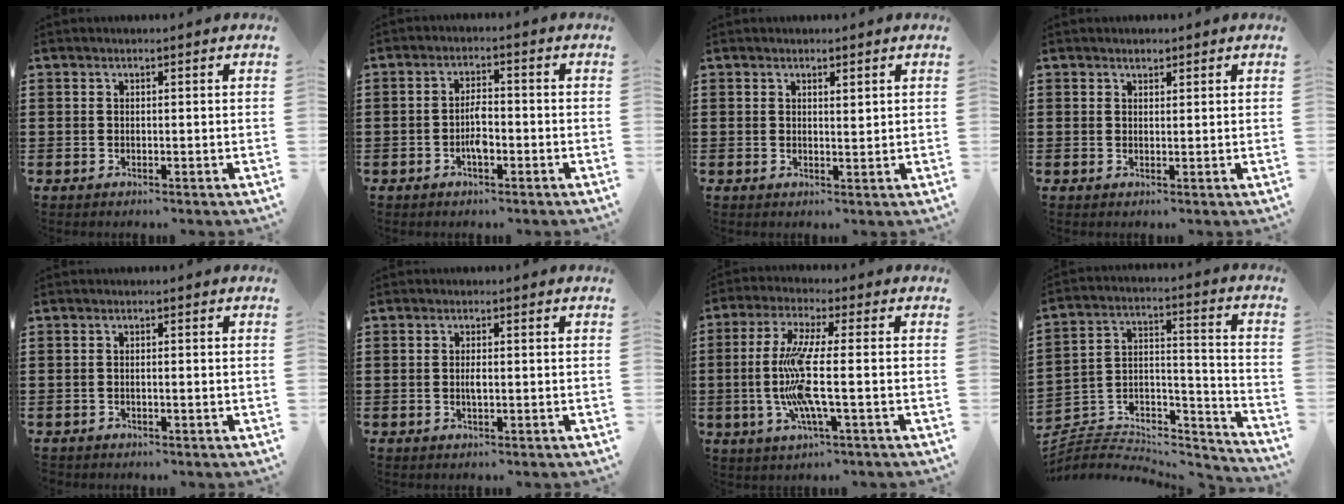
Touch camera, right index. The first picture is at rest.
{"total": 3.6, "force": [-1.2, 1.4, 3.1], "torque": [-0.064, 0.005, -0.024]}
{"total": 1.1, "force": [0.9, 0.3, 0.6], "torque": [-0.012, 0.003, 0.016]}
{"total": 1.2, "force": [1.0, 0.5, 0.2], "torque": [-0.006, 0.003, 0.019]}
{"total": 0.6, "force": [-0.4, 0.2, 0.4], "torque": [-0.009, -0.004, -0.007]}
{"total": 1.7, "force": [-0.2, 0.4, 1.6], "torque": [-0.030, -0.001, -0.004]}
{"total": 10.3, "force": [-1.6, 1.2, 10.1], "torque": [-0.222, -0.022, -0.040]}
{"total": 4.0, "force": [-3.2, 2.2, 1.0], "torque": [-0.023, -0.003, -0.066]}